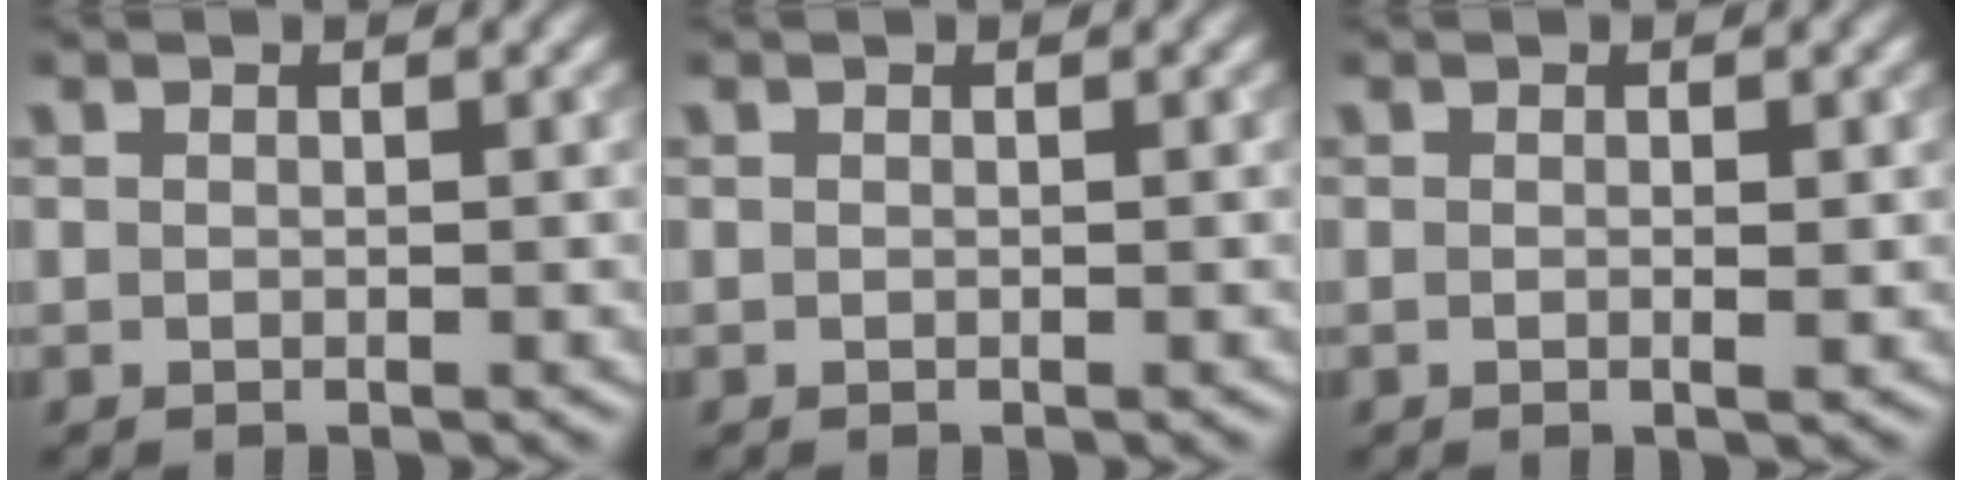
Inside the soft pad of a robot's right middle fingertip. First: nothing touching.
{"total": 0.0}
{"total": 0.9, "force": [0.0, 0.1, 0.9], "torque": [-0.013, -0.002, -0.001]}